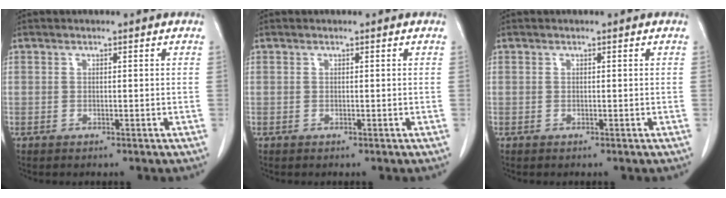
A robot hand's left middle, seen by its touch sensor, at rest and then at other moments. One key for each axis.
{"total": 0.0}
{"total": 0.0}